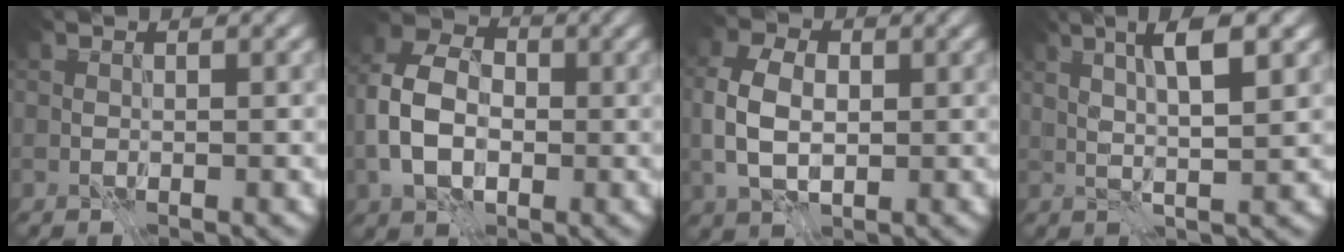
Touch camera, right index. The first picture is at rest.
{"total": 7.3, "force": [-1.0, 5.1, 5.1], "torque": [-0.109, 0.008, -0.029]}
{"total": 5.0, "force": [0.0, 3.4, 3.7], "torque": [-0.084, 0.003, -0.002]}
{"total": 5.1, "force": [1.9, 1.0, 4.6], "torque": [-0.083, 0.004, 0.033]}